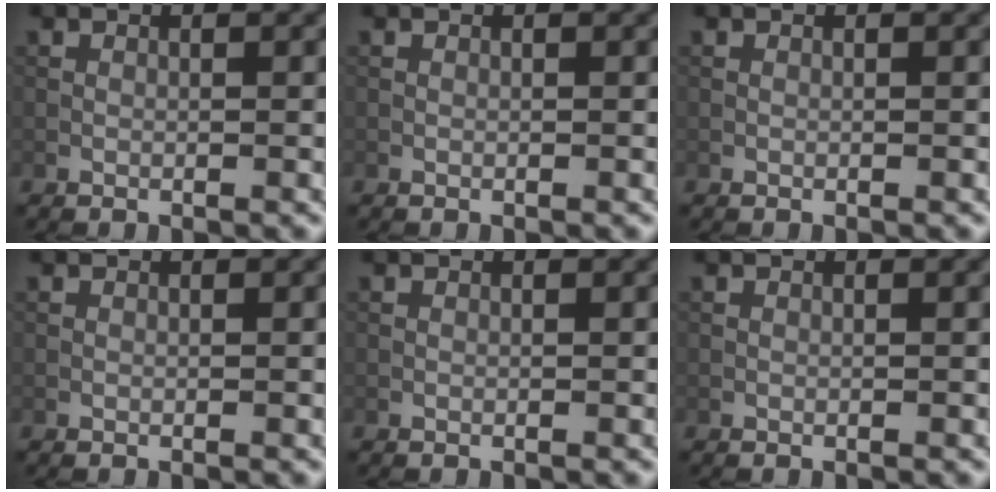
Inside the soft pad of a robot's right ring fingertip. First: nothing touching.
{"total": 0.0}
{"total": 0.0}
{"total": 0.0}
{"total": 0.0}
{"total": 0.0}